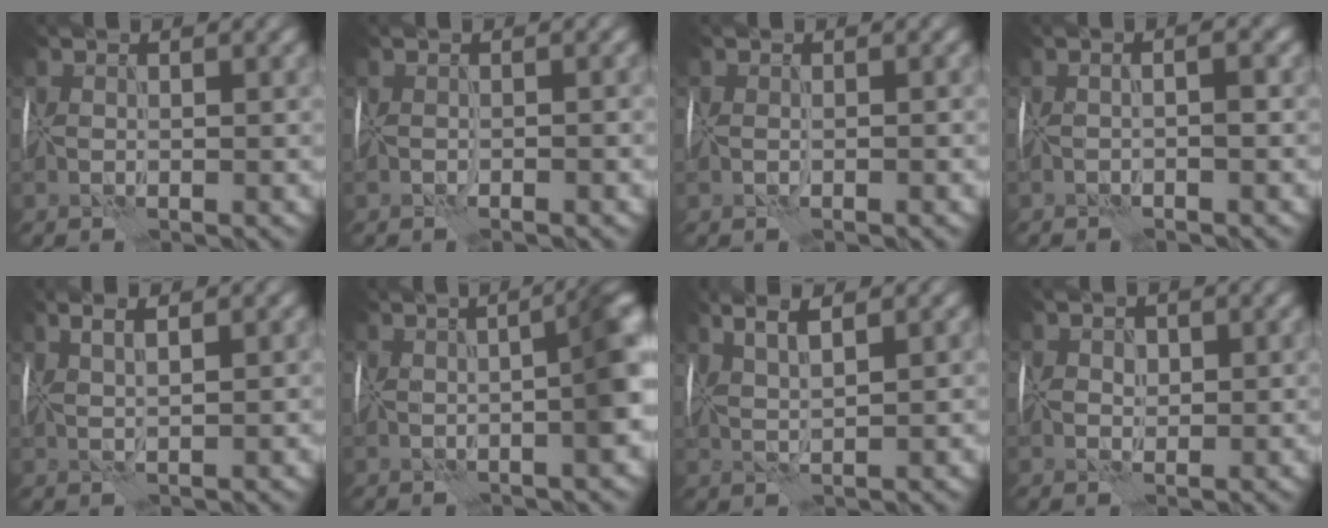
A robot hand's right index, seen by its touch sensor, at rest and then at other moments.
{"total": 1.2, "force": [-1.0, 0.0, 0.6], "torque": [-0.008, -0.008, -0.015]}
{"total": 0.7, "force": [-0.4, 0.2, 0.5], "torque": [-0.006, -0.009, -0.004]}
{"total": 1.2, "force": [-0.7, -0.2, 0.9], "torque": [-0.010, 0.005, -0.017]}
{"total": 2.4, "force": [1.3, 0.4, 2.0], "torque": [-0.023, 0.005, 0.008]}
{"total": 7.1, "force": [0.0, 2.0, 6.8], "torque": [-0.061, 0.013, -0.007]}
{"total": 3.1, "force": [1.7, 0.4, 2.6], "torque": [-0.045, 0.007, 0.022]}
{"total": 1.0, "force": [0.0, 0.8, 0.5], "torque": [-0.009, -0.003, -0.004]}